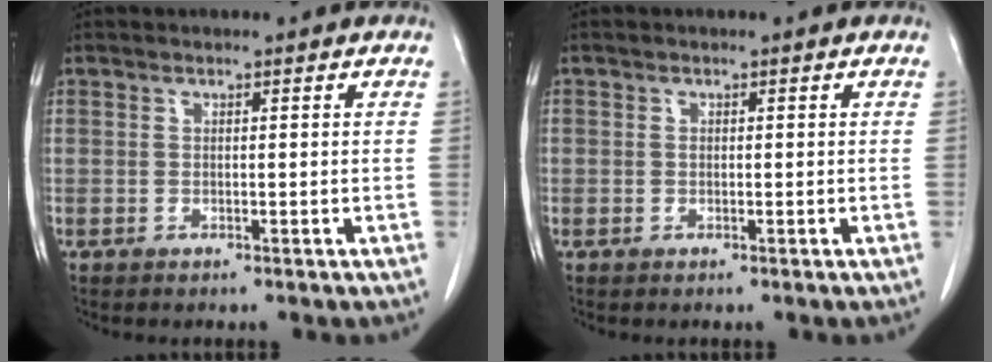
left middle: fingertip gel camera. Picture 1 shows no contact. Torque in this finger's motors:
{"motor_torque": [0.29, -0.01, -0.60, -0.13]}